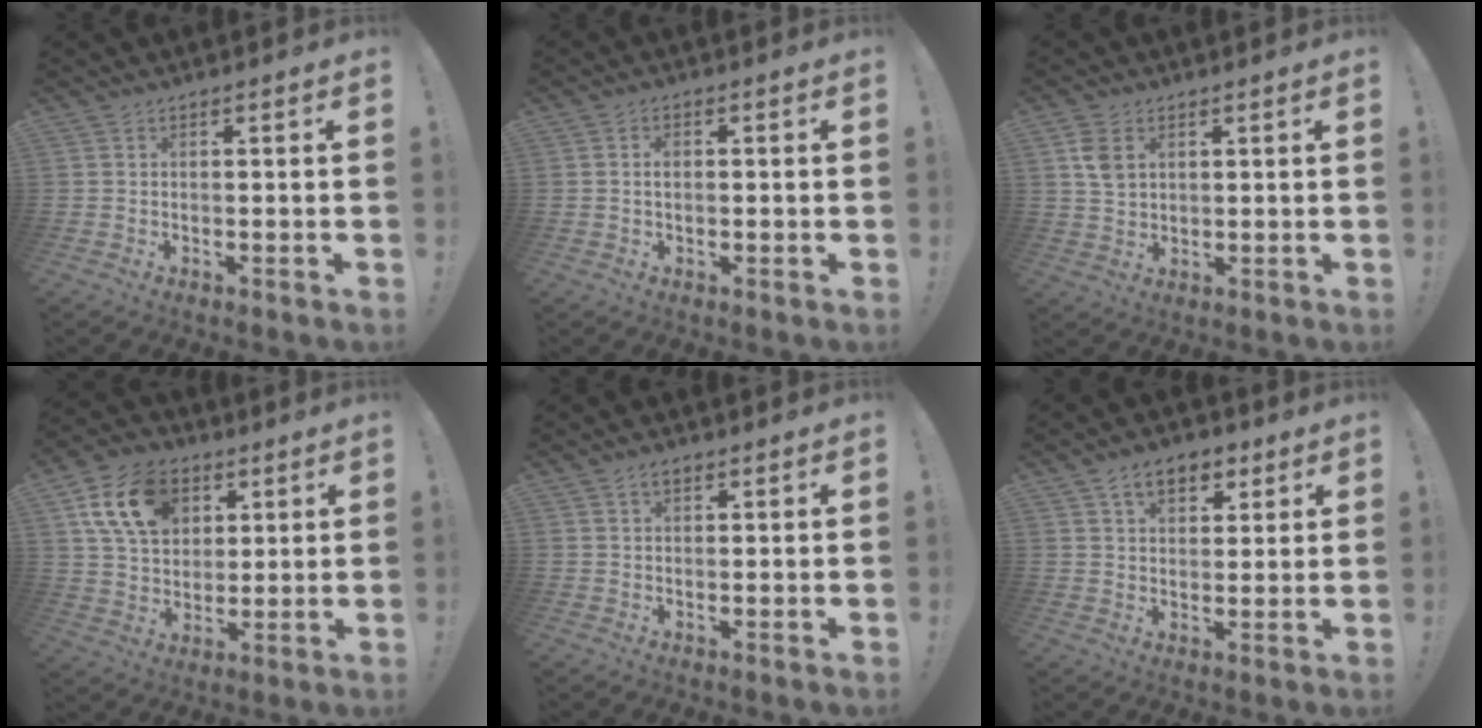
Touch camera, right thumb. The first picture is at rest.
{"total": 2.2, "force": [0.0, 1.5, 1.7], "torque": [-0.032, 0.007, -0.001]}
{"total": 6.1, "force": [2.4, 4.2, 3.7], "torque": [-0.059, -0.002, 0.048]}
{"total": 17.4, "force": [7.1, 12.4, 9.9], "torque": [-0.160, -0.012, 0.140]}
{"total": 2.3, "force": [1.2, 1.3, 1.5], "torque": [-0.016, -0.003, 0.018]}
{"total": 8.7, "force": [4.5, 5.7, 4.8], "torque": [-0.062, -0.010, 0.082]}